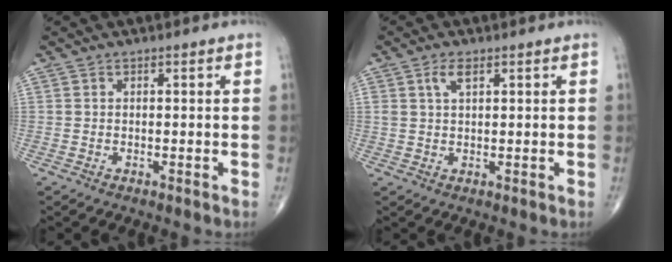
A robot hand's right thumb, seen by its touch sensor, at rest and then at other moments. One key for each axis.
{"total": 2.8, "fx": 1.4, "fy": 1.2, "fz": 2.1, "tx": -0.042, "ty": 0.000, "tz": 0.030}